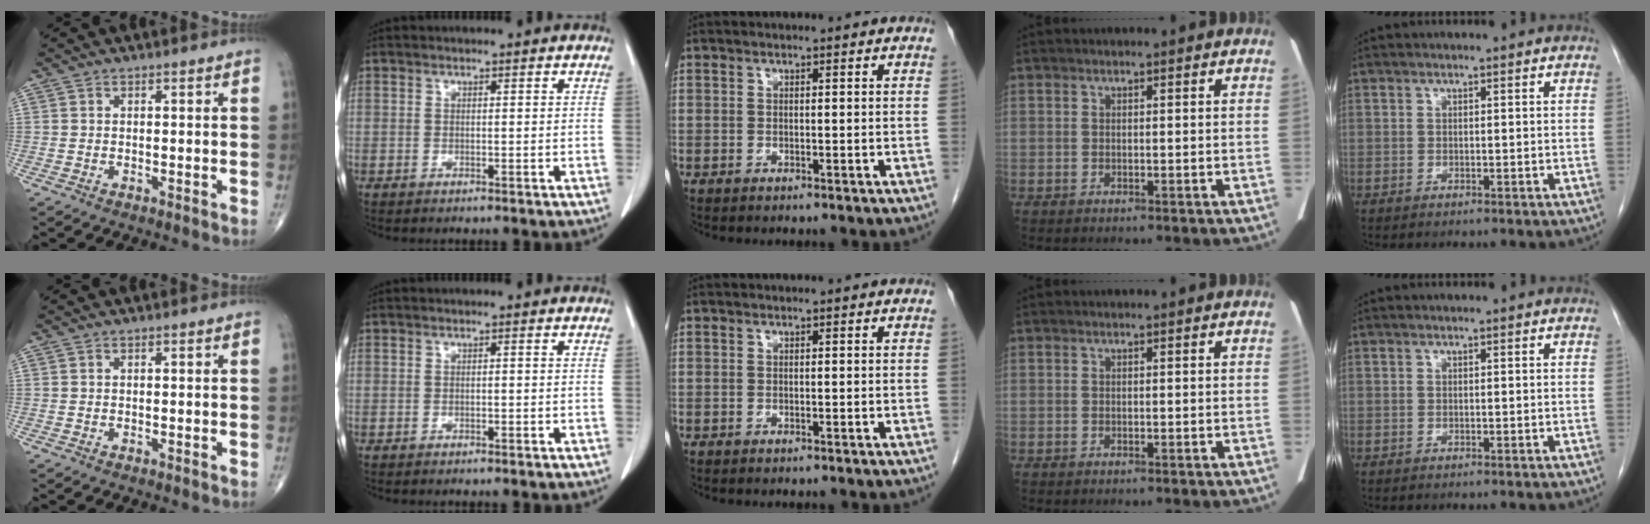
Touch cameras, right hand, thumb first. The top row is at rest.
{"index": {"total": 0.6, "force": [-0.3, 0.1, 0.5], "torque": [-0.009, 0.000, -0.004]}}